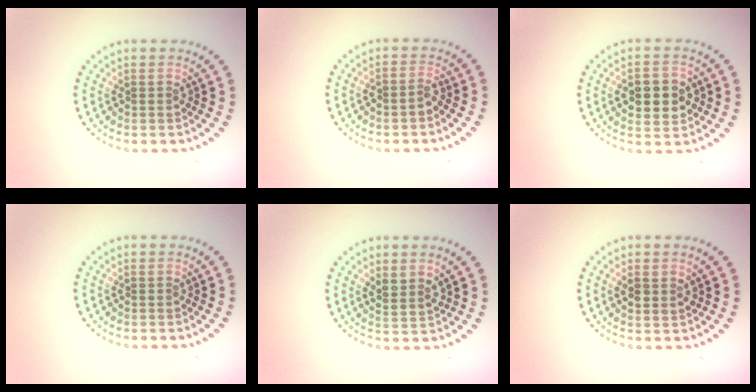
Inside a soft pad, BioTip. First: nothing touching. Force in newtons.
{"total": 1.2, "press": 1.1, "slide": 0.6}
{"total": 4.7, "press": 4.7, "slide": 0.3}
{"total": 0.0}
{"total": 1.9, "press": 1.6, "slide": 1.0}
{"total": 1.5, "press": 1.4, "slide": 0.6}